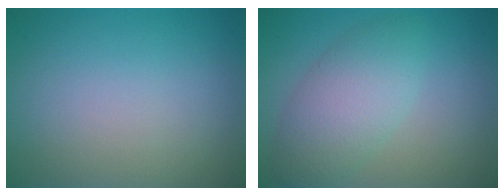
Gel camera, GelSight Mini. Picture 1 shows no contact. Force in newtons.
{"total": 4.8, "press": 4.8, "slide": 0.0}